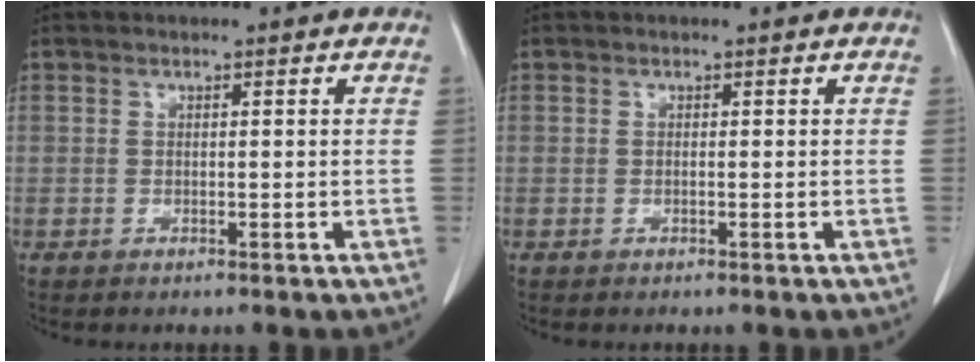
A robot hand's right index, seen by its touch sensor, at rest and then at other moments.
{"total": 0.0}